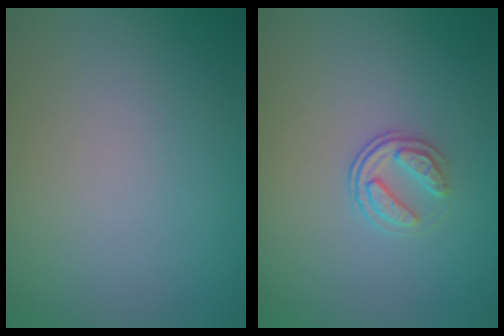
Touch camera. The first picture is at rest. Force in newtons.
{"total": 2.3, "press": 1.7, "slide": 1.6}